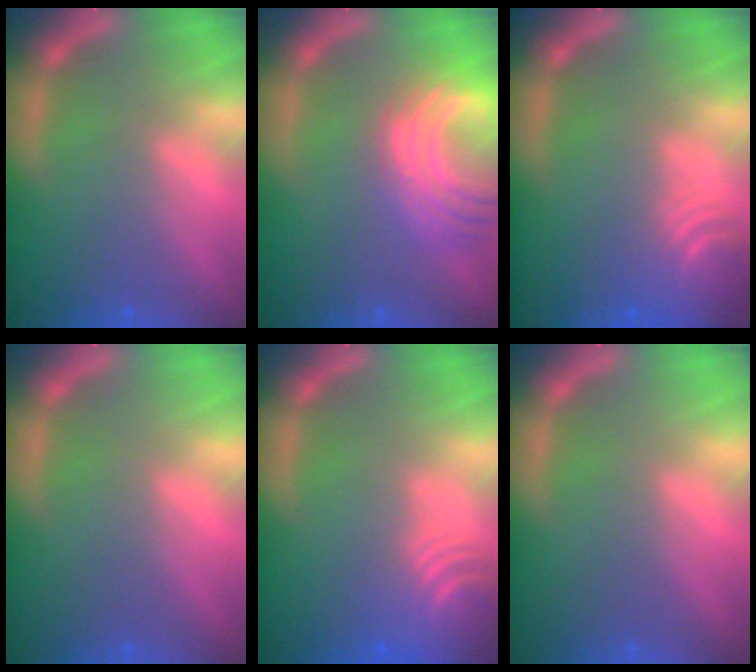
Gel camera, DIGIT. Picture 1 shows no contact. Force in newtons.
{"total": 8.5}
{"total": 5.5}
{"total": 0.0}
{"total": 8.0}
{"total": 0.0}